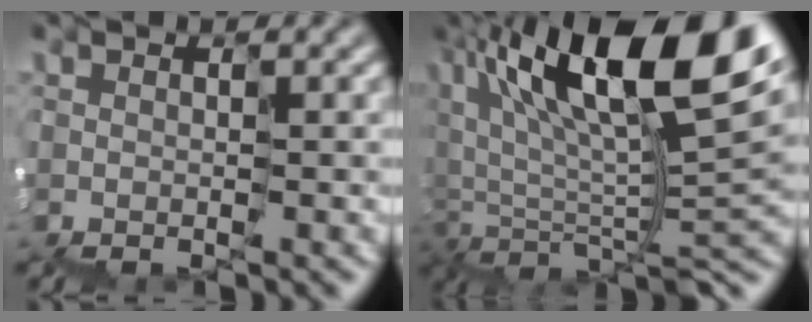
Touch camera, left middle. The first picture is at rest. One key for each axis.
{"total": 12.8, "fx": 5.8, "fy": 4.1, "fz": 10.7, "tx": -0.182, "ty": 0.016, "tz": 0.109}